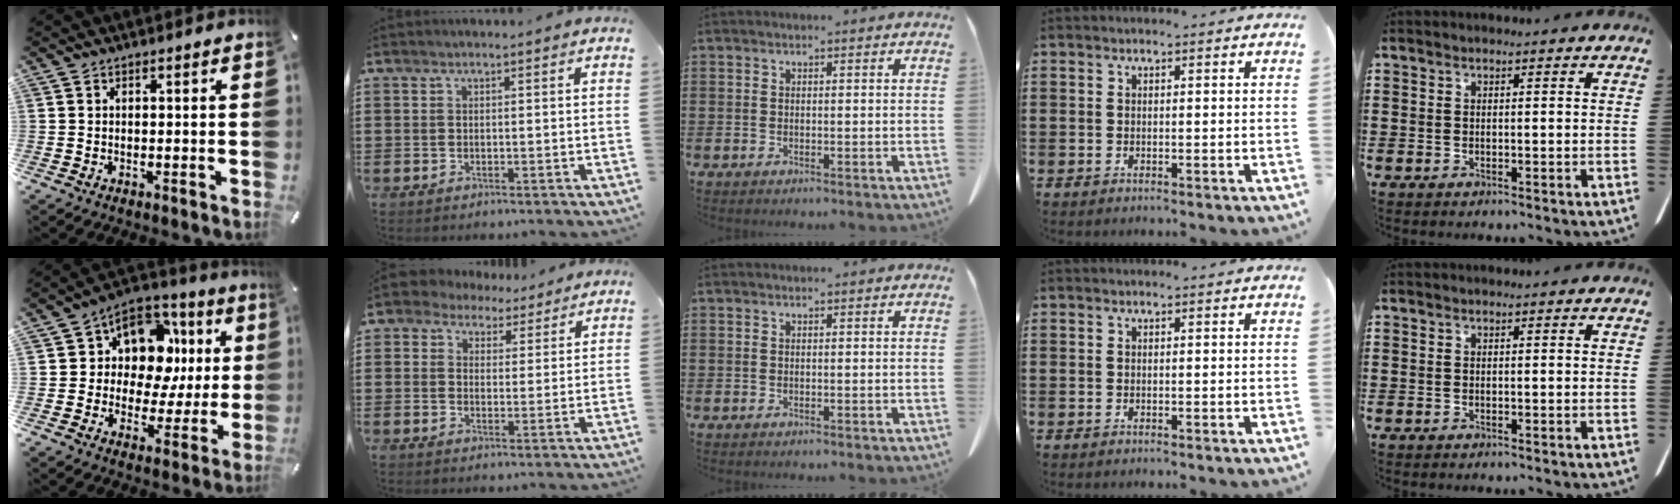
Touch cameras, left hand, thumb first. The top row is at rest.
{"thumb": {"total": 13.2, "force": [3.9, 10.5, 7.0], "torque": [-0.108, -0.026, 0.075]}, "index": {"total": 3.5, "force": [2.4, 2.5, 0.4], "torque": [-0.024, 0.003, 0.043]}}